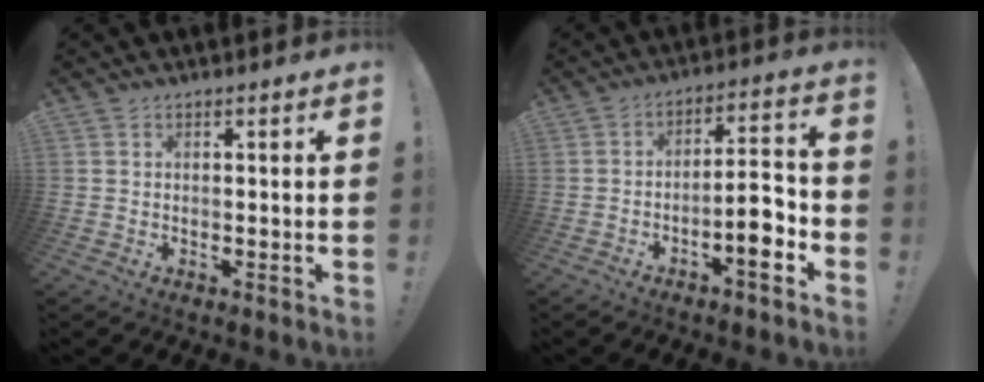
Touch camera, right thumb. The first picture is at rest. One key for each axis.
{"total": 9.0, "fx": -4.1, "fy": 2.3, "fz": 7.6, "tx": -0.108, "ty": 0.020, "tz": -0.071}